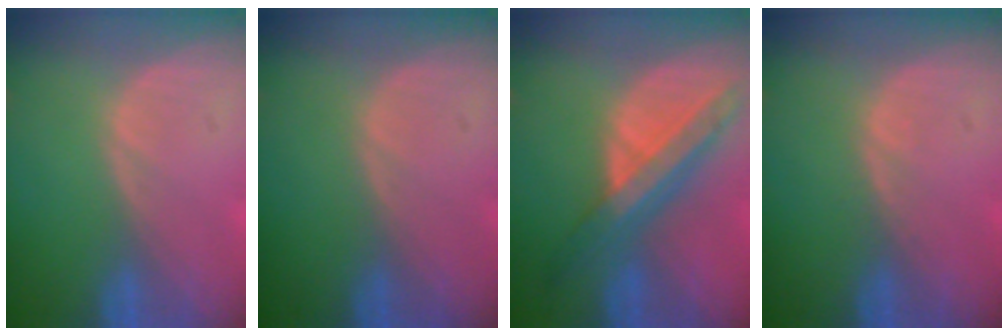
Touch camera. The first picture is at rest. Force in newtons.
{"total": 0.0}
{"total": 8.7, "press": 7.4, "slide": 4.5}
{"total": 0.5, "press": 0.5, "slide": 0.1}